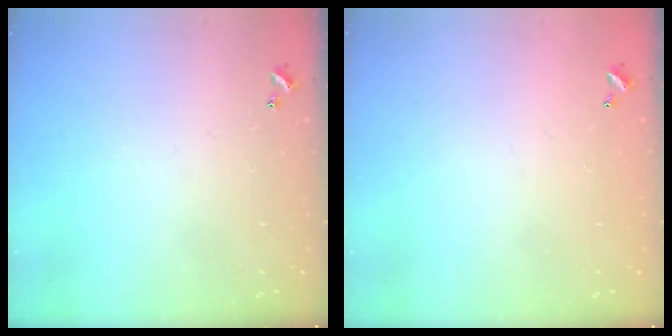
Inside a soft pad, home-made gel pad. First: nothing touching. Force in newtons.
{"total": 2.8, "press": 2.8, "slide": 0.1}